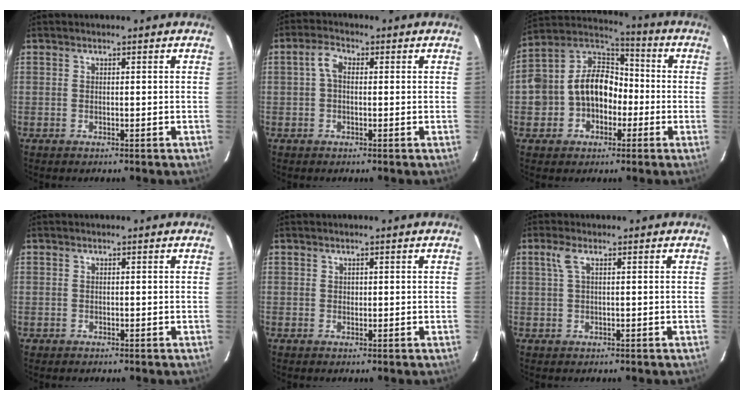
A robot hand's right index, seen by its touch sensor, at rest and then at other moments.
{"total": 3.0, "force": [0.2, 1.8, 2.4], "torque": [-0.049, 0.012, 0.003]}
{"total": 13.1, "force": [-2.7, 10.7, 7.1], "torque": [-0.160, 0.041, -0.041]}
{"total": 0.7, "force": [-0.3, 0.7, -0.1], "torque": [0.001, 0.002, -0.004]}
{"total": 0.5, "force": [0.2, 0.5, 0.0], "torque": [0.003, 0.003, 0.003]}
{"total": 2.2, "force": [0.7, 0.2, 2.1], "torque": [-0.045, 0.005, 0.015]}